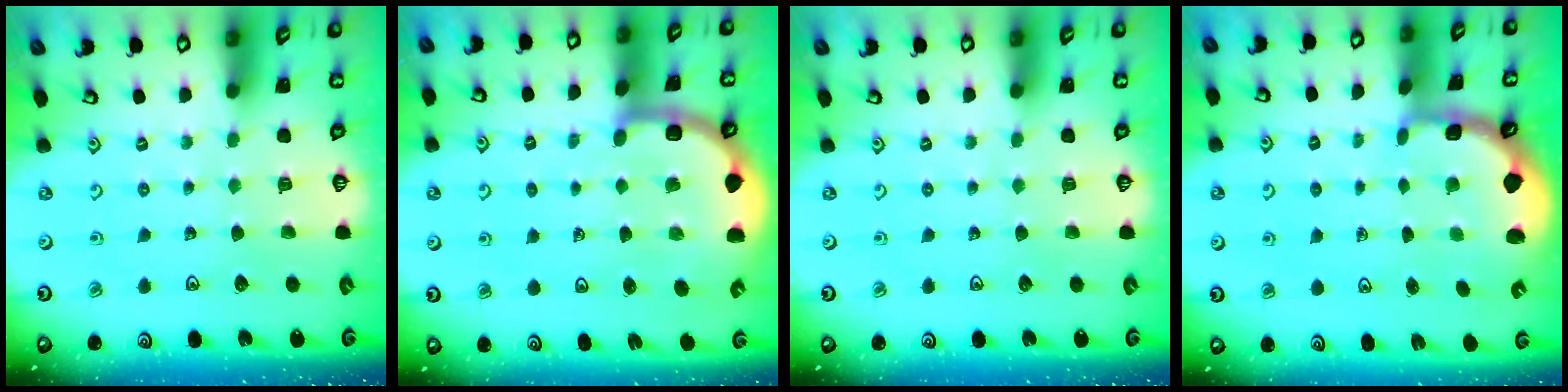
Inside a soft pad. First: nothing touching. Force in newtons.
{"total": 6.2, "press": 6.0, "slide": 1.5}
{"total": 0.0}
{"total": 1.9, "press": 1.8, "slide": 0.6}